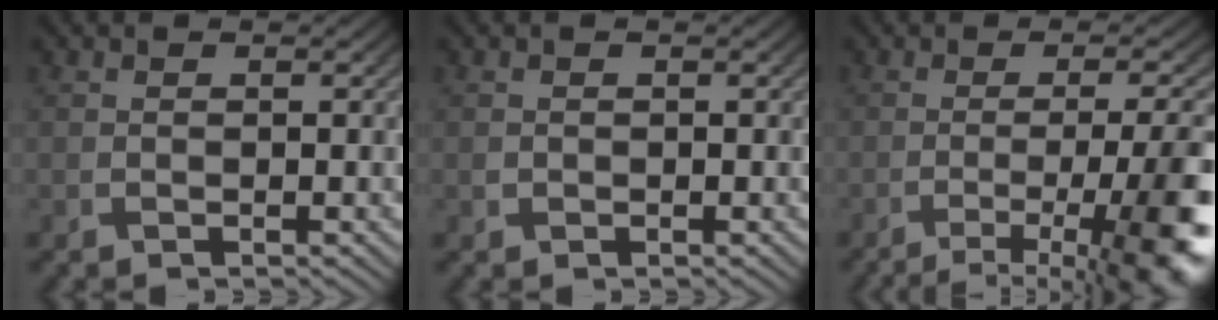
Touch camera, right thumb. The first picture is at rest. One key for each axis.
{"total": 0.6, "fx": -0.1, "fy": 0.6, "fz": 0.1, "tx": 0.000, "ty": -0.004, "tz": -0.003}
{"total": 13.5, "fx": -6.2, "fy": 3.4, "fz": 11.6, "tx": -0.144, "ty": 0.003, "tz": -0.086}